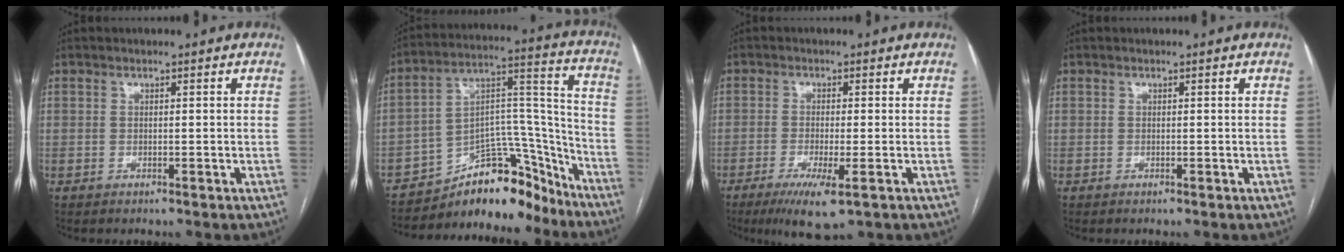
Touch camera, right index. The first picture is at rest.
{"total": 16.2, "force": [-13.9, 6.1, 5.6], "torque": [-0.068, 0.074, -0.218]}
{"total": 6.7, "force": [-3.4, 0.9, 5.7], "torque": [-0.104, -0.019, -0.054]}
{"total": 0.0}